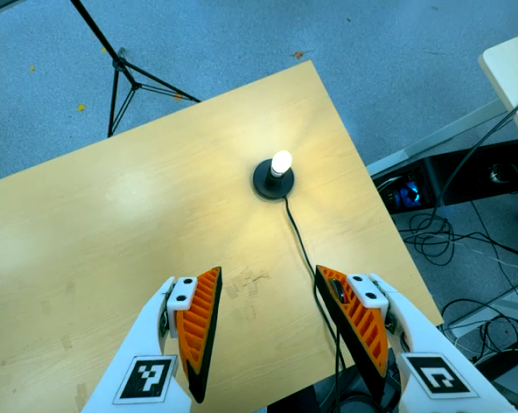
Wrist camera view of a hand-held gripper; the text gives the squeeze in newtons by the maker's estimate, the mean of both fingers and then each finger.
{"total": 0.0}